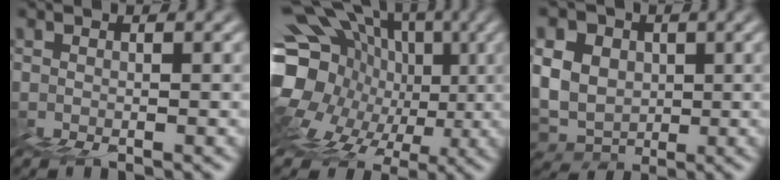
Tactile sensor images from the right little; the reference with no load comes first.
{"total": 16.3, "force": [-0.3, 13.4, 9.3], "torque": [-0.171, 0.020, -0.015]}
{"total": 11.2, "force": [5.0, 9.1, 4.1], "torque": [-0.104, 0.034, 0.090]}